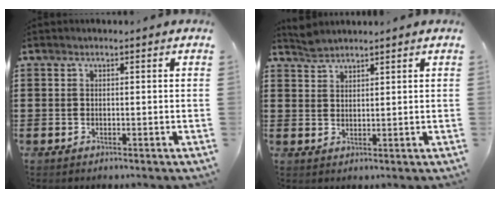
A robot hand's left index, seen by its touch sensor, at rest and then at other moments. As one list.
[{"total": 2.1, "force": [2.1, 0.2, 0.2], "torque": [-0.010, 0.002, 0.041]}]